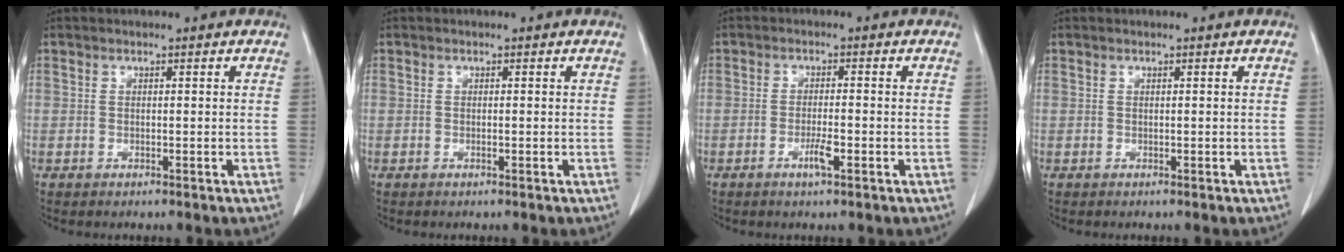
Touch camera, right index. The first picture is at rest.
{"total": 0.0}
{"total": 3.1, "force": [-1.5, 0.3, 2.7], "torque": [-0.050, -0.001, -0.027]}
{"total": 0.0}